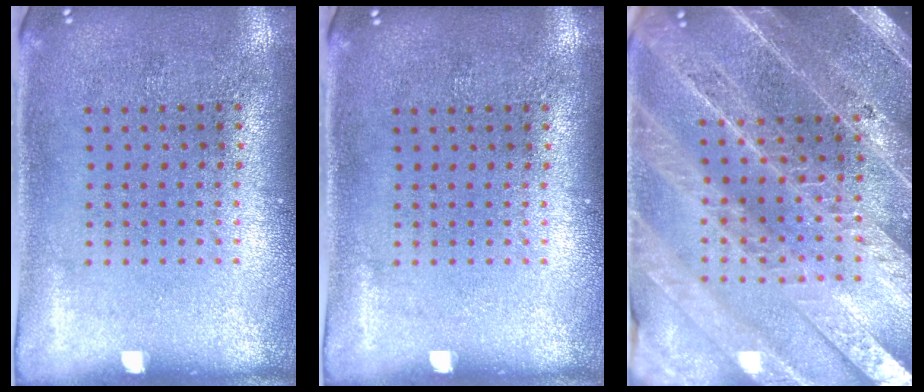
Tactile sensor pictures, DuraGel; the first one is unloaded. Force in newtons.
{"total": 0.0}
{"total": 4.6, "press": 4.1, "slide": 2.2}